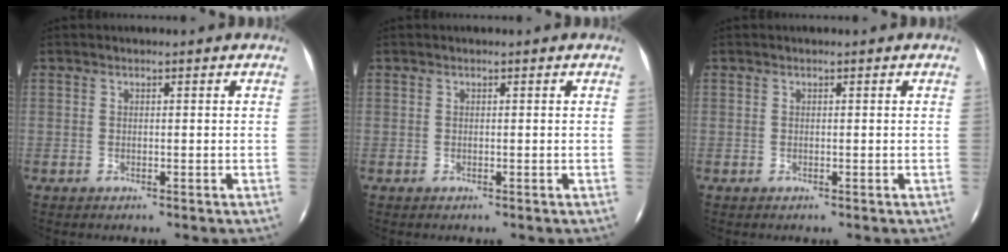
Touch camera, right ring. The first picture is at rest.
{"total": 0.0}
{"total": 0.0}